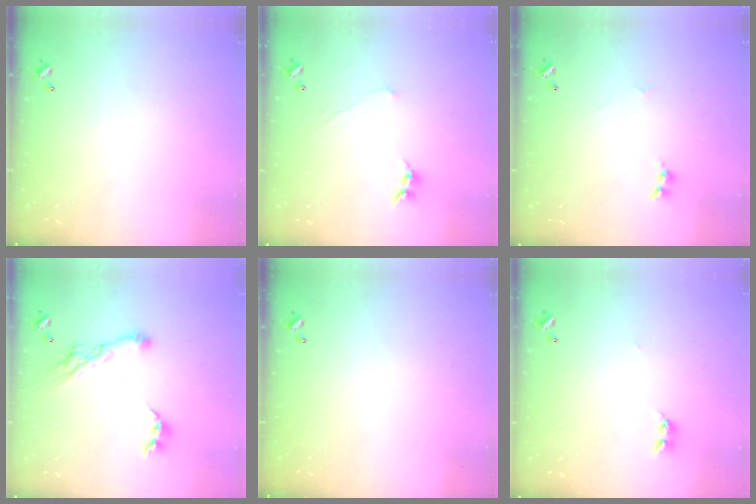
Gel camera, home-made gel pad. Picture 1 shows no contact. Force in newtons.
{"total": 0.0}
{"total": 1.6, "press": 1.5, "slide": 0.4}
{"total": 9.2, "press": 9.1, "slide": 1.0}
{"total": 0.0}
{"total": 2.2, "press": 2.2, "slide": 0.4}